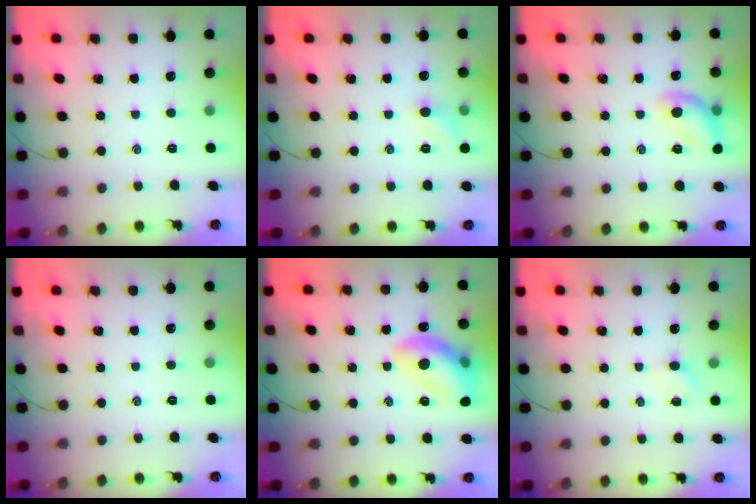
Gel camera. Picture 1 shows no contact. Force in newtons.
{"total": 5.7, "press": 5.5, "slide": 1.7}
{"total": 10.7, "press": 10.7, "slide": 0.5}
{"total": 0.0}
{"total": 14.0, "press": 13.8, "slide": 2.0}
{"total": 1.6, "press": 1.5, "slide": 0.6}